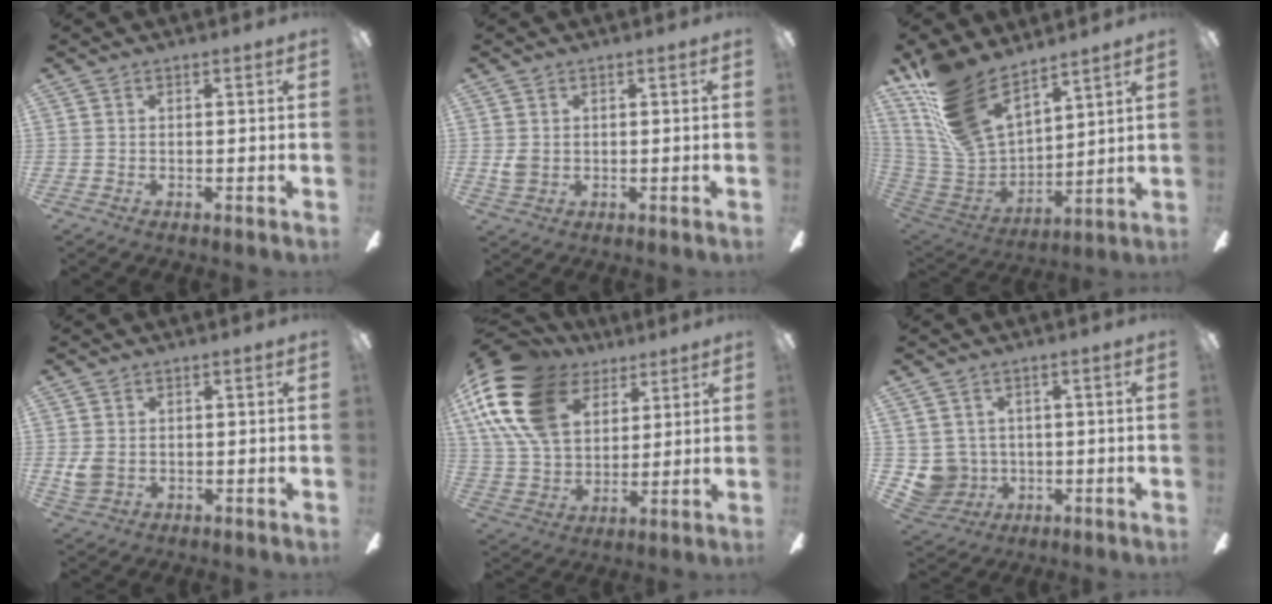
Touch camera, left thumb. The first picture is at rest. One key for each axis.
{"total": 2.8, "fx": 0.7, "fy": 2.2, "fz": 1.5, "tx": -0.029, "ty": 0.006, "tz": 0.015}
{"total": 18.4, "fx": 13.5, "fy": 8.2, "fz": 9.3, "tx": -0.228, "ty": -0.097, "tz": 0.253}
{"total": 3.3, "fx": 0.8, "fy": 2.6, "fz": 1.9, "tx": -0.043, "ty": 0.003, "tz": 0.015}
{"total": 22.1, "fx": 10.1, "fy": 14.2, "fz": 13.5, "tx": -0.296, "ty": -0.032, "tz": 0.183}
{"total": 5.8, "fx": 1.0, "fy": 5.8, "fz": 0.4, "tx": -0.042, "ty": -0.013, "tz": 0.023}